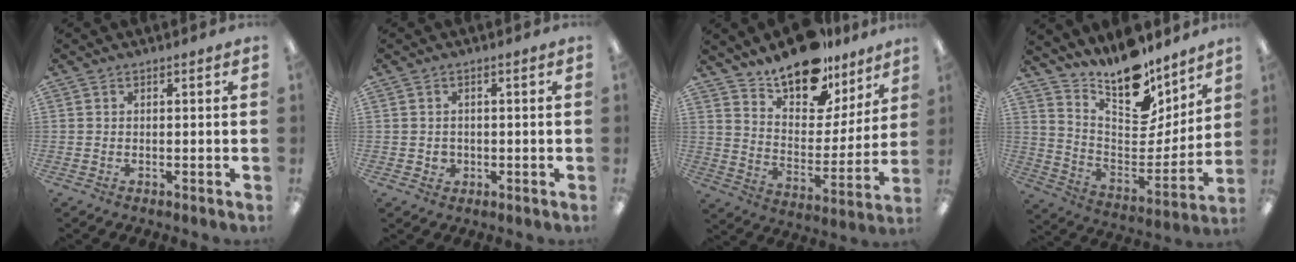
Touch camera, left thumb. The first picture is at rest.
{"total": 1.9, "force": [0.3, 1.8, 0.6], "torque": [-0.006, 0.000, 0.001]}
{"total": 16.7, "force": [13.7, 6.9, 6.4], "torque": [-0.109, -0.102, 0.243]}
{"total": 16.2, "force": [14.0, 5.7, 5.8], "torque": [-0.102, -0.121, 0.247]}